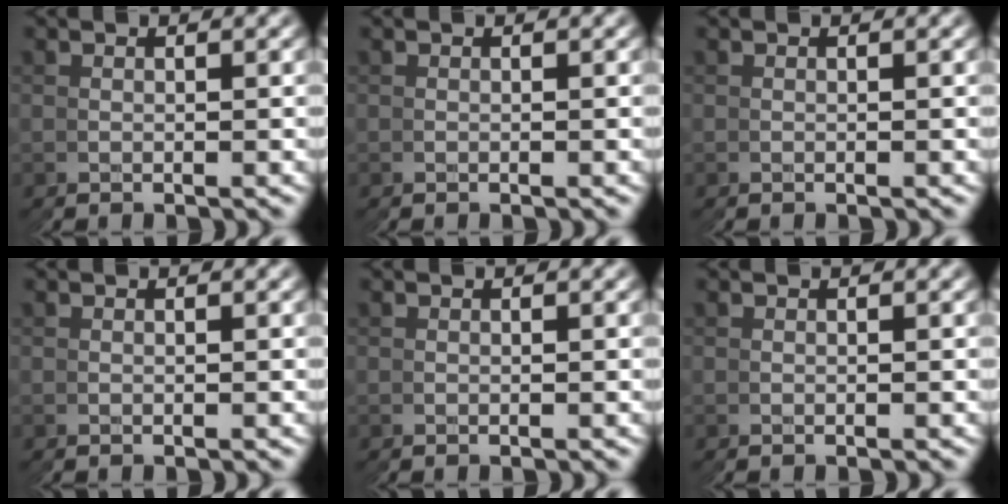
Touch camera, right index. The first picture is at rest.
{"total": 0.0}
{"total": 0.0}
{"total": 0.0}
{"total": 0.0}
{"total": 0.0}